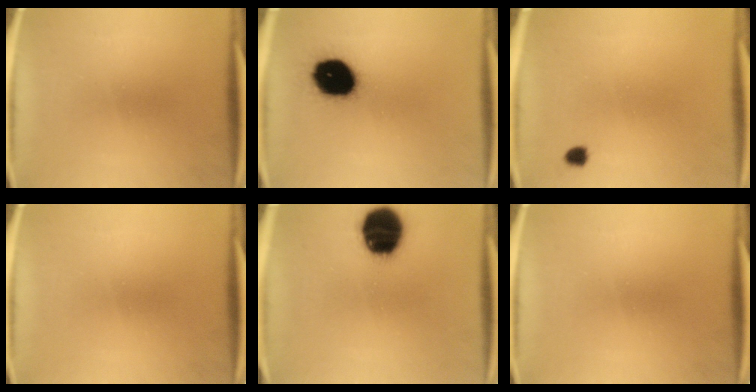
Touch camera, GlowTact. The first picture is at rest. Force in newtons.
{"total": 16.3}
{"total": 1.4}
{"total": 0.0}
{"total": 17.0}
{"total": 0.0}